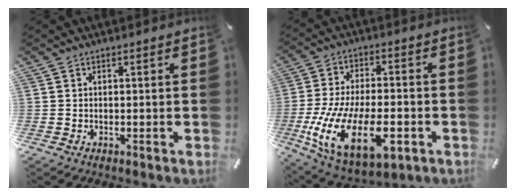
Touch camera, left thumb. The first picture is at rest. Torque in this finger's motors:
{"motor_torque": [0.49, 4.52, 2.33, 0.43, 0.40]}